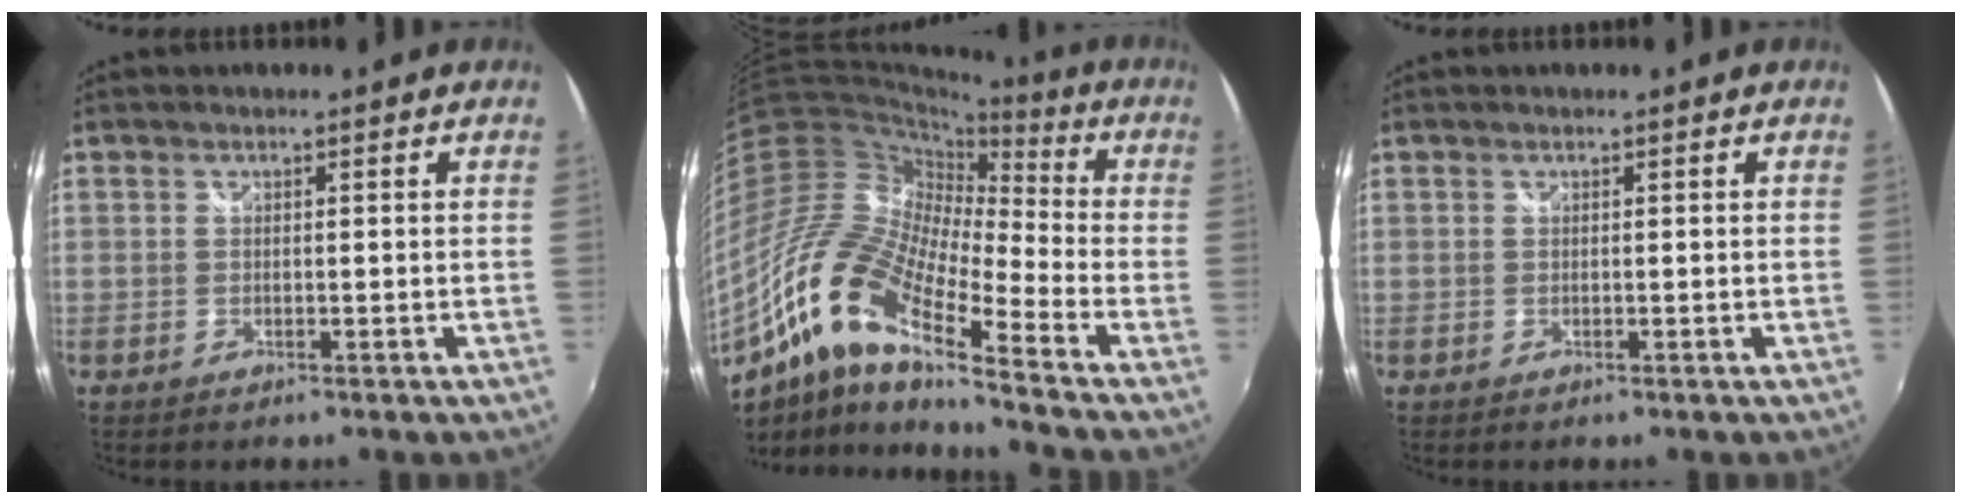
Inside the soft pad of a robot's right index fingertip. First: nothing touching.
{"total": 18.3, "force": [-10.6, 4.5, 14.2], "torque": [-0.258, -0.003, -0.234]}
{"total": 0.0}